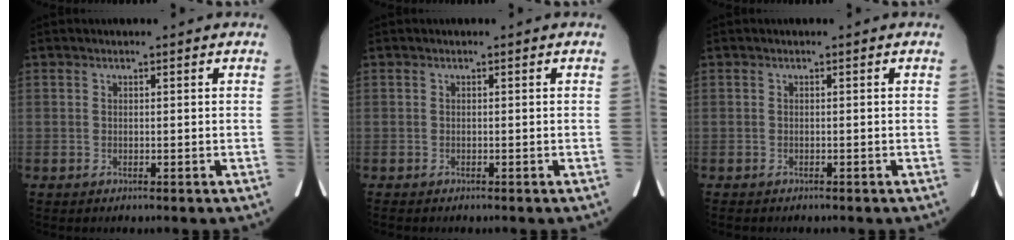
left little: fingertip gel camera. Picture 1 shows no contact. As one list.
[{"total": 0.8, "force": [-0.6, 0.2, 0.4], "torque": [-0.006, -0.003, -0.007]}, {"total": 1.6, "force": [-1.4, 0.6, 0.6], "torque": [-0.011, -0.004, -0.013]}]